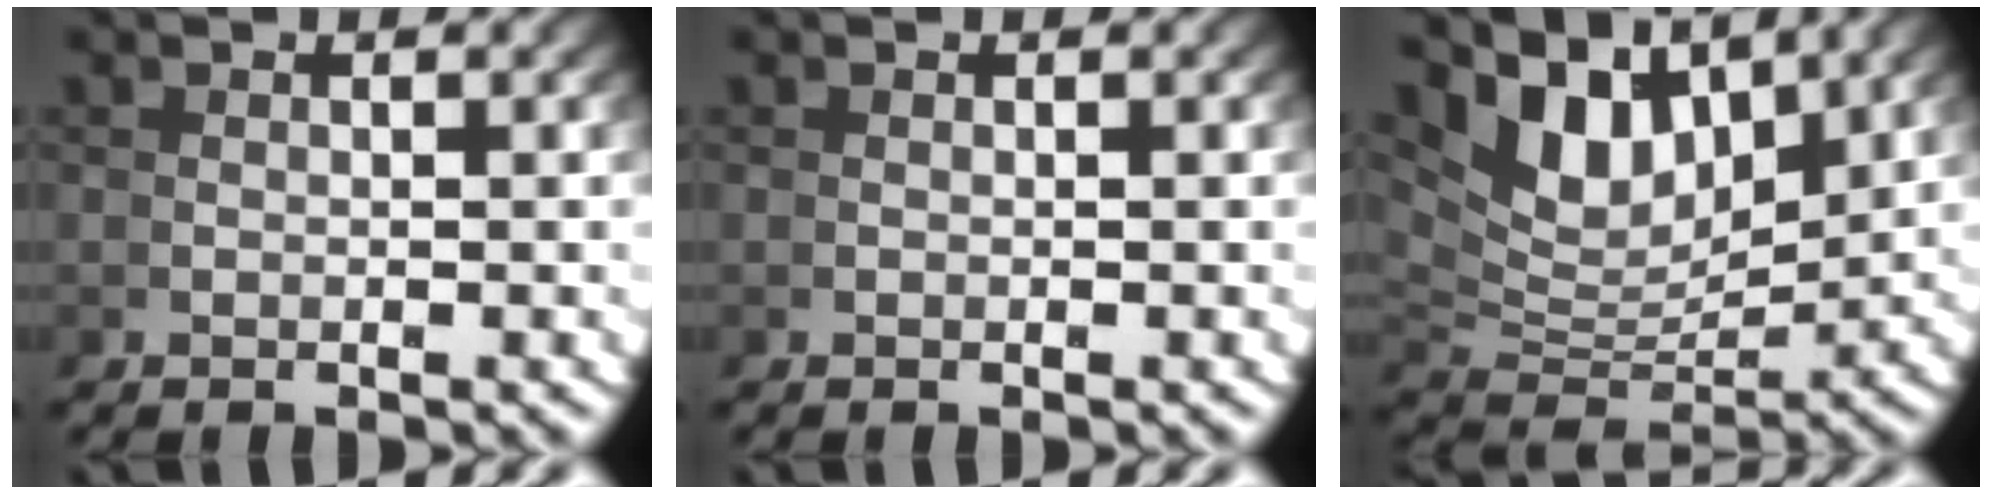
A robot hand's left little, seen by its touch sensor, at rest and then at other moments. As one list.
[{"total": 0.0}, {"total": 9.7, "force": [3.8, 6.2, 6.5], "torque": [-0.134, -0.008, 0.069]}]